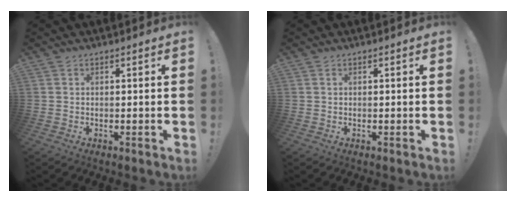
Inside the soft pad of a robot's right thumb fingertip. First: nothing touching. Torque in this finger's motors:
{"motor_torque": [0.00, -0.11, 0.02, -0.10, 0.00]}